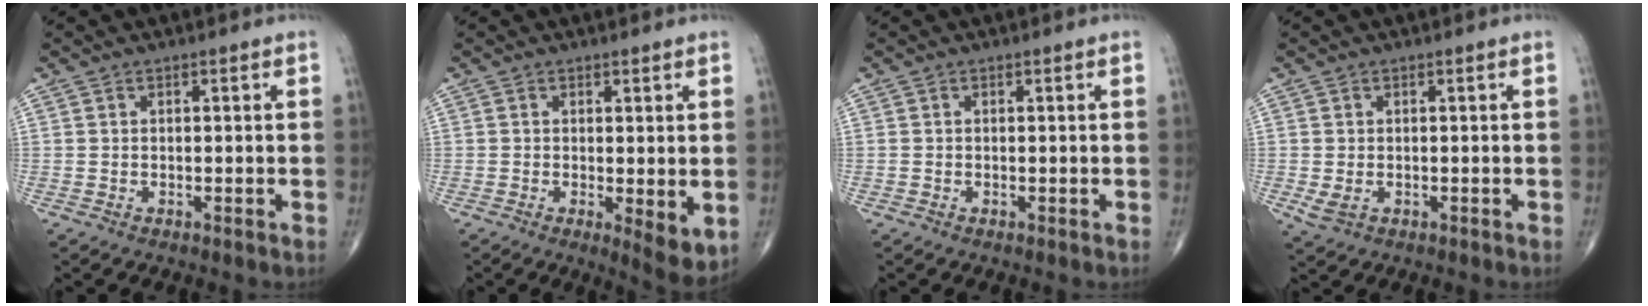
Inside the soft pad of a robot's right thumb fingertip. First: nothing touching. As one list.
[{"total": 5.5, "force": [-0.5, 1.8, 5.2], "torque": [-0.073, -0.018, -0.006]}, {"total": 0.0}, {"total": 2.4, "force": [-0.4, 1.7, 1.6], "torque": [-0.035, -0.005, 0.000]}]